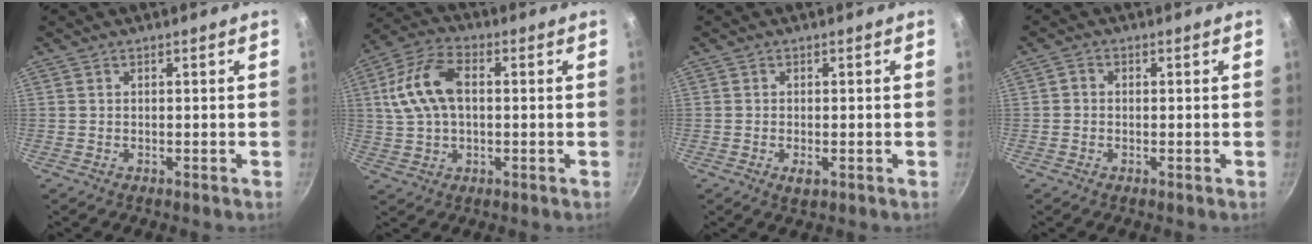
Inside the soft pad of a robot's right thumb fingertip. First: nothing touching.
{"total": 12.2, "force": [1.5, 7.4, 9.5], "torque": [-0.181, 0.025, 0.020]}
{"total": 1.7, "force": [-0.5, 0.8, 1.4], "torque": [-0.028, -0.004, -0.007]}
{"total": 1.2, "force": [-0.3, 1.1, 0.5], "torque": [-0.010, 0.005, -0.008]}